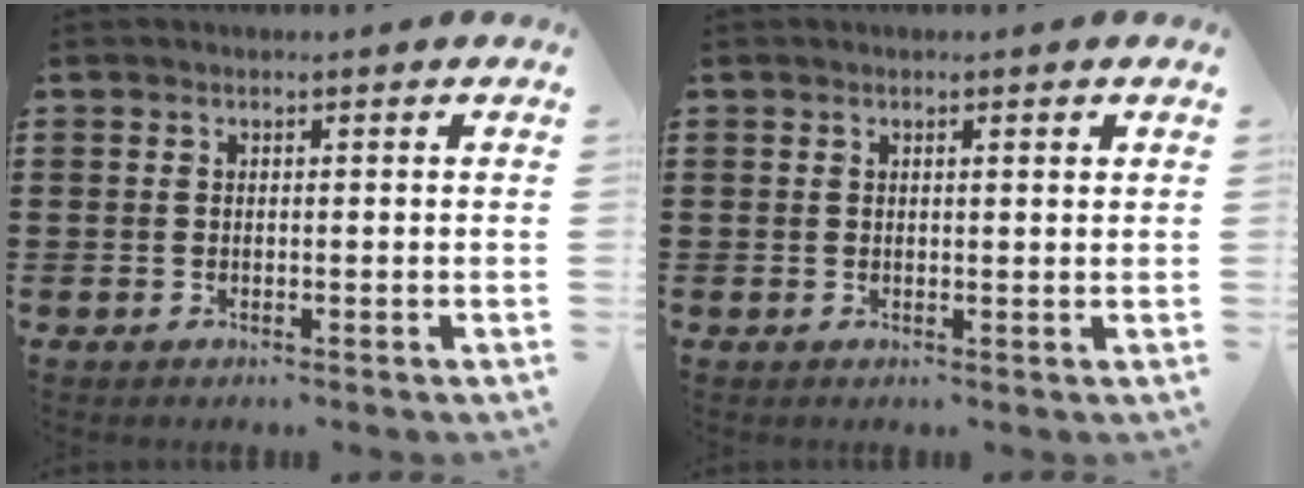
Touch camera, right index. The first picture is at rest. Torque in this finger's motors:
{"motor_torque": [-0.32, 0.10, 0.05, -0.01]}